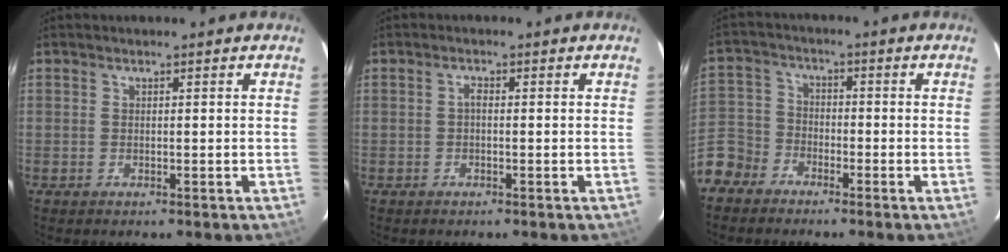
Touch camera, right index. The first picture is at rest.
{"total": 1.0, "force": [-0.3, 0.5, 0.8], "torque": [-0.014, 0.006, -0.006]}
{"total": 7.8, "force": [-5.4, 5.5, 1.4], "torque": [-0.044, 0.021, -0.115]}